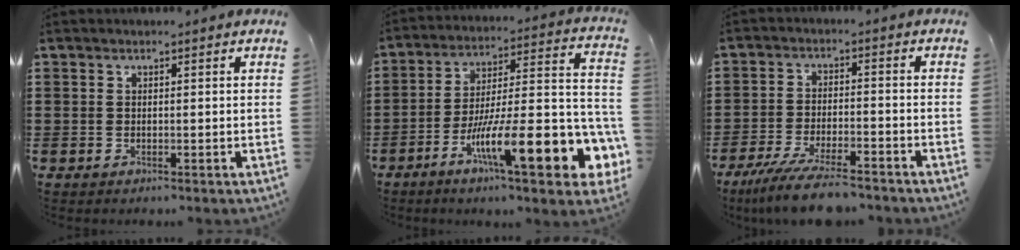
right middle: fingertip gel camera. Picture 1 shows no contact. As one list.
[{"total": 16.1, "force": [-6.7, 3.1, 14.3], "torque": [-0.233, -0.014, -0.109]}, {"total": 7.7, "force": [-6.5, 0.9, 4.1], "torque": [-0.086, -0.004, -0.122]}]